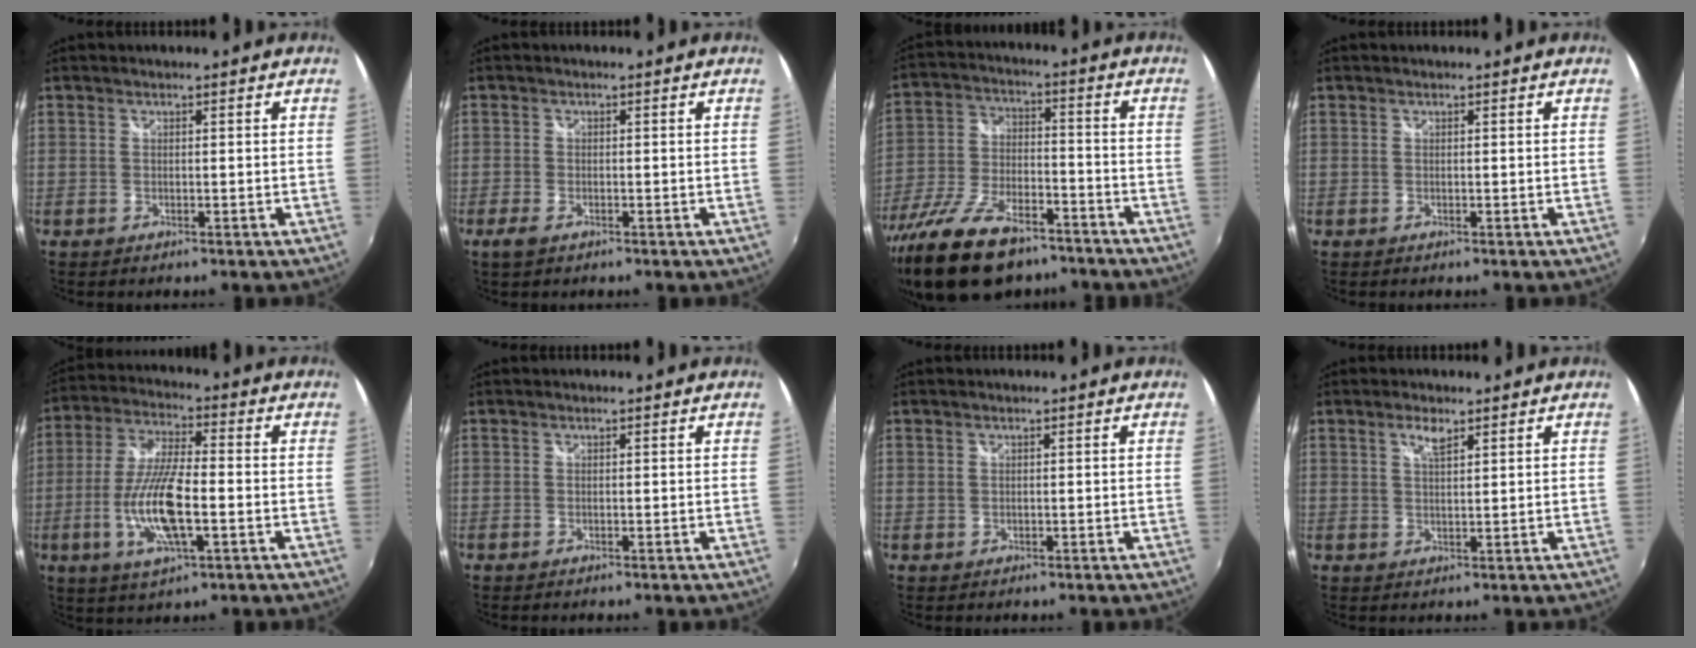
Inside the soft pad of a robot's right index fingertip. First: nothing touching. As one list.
[{"total": 2.5, "force": [-1.7, 1.1, 1.5], "torque": [-0.034, -0.007, -0.032]}, {"total": 19.6, "force": [-14.2, 8.3, 10.6], "torque": [-0.223, -0.030, -0.242]}, {"total": 0.0}, {"total": 13.5, "force": [-3.5, 3.9, 12.4], "torque": [-0.255, -0.008, -0.066]}, {"total": 0.0}, {"total": 0.6, "force": [0.1, 0.6, 0.1], "torque": [0.001, 0.001, 0.002]}, {"total": 2.7, "force": [1.7, 0.8, 1.9], "torque": [-0.032, 0.003, 0.029]}]